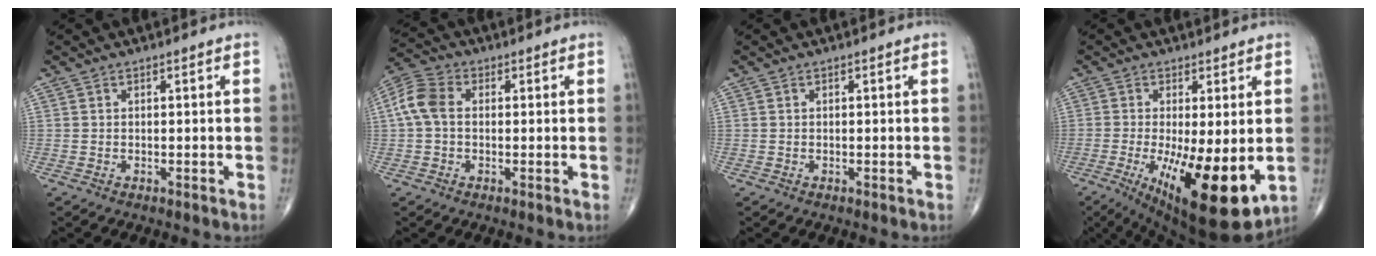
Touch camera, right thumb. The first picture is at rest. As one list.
[{"total": 6.8, "force": [0.4, 4.7, 4.8], "torque": [-0.107, 0.022, 0.001]}, {"total": 0.0}, {"total": 16.6, "force": [-3.6, 5.1, 15.4], "torque": [-0.237, -0.033, -0.037]}]